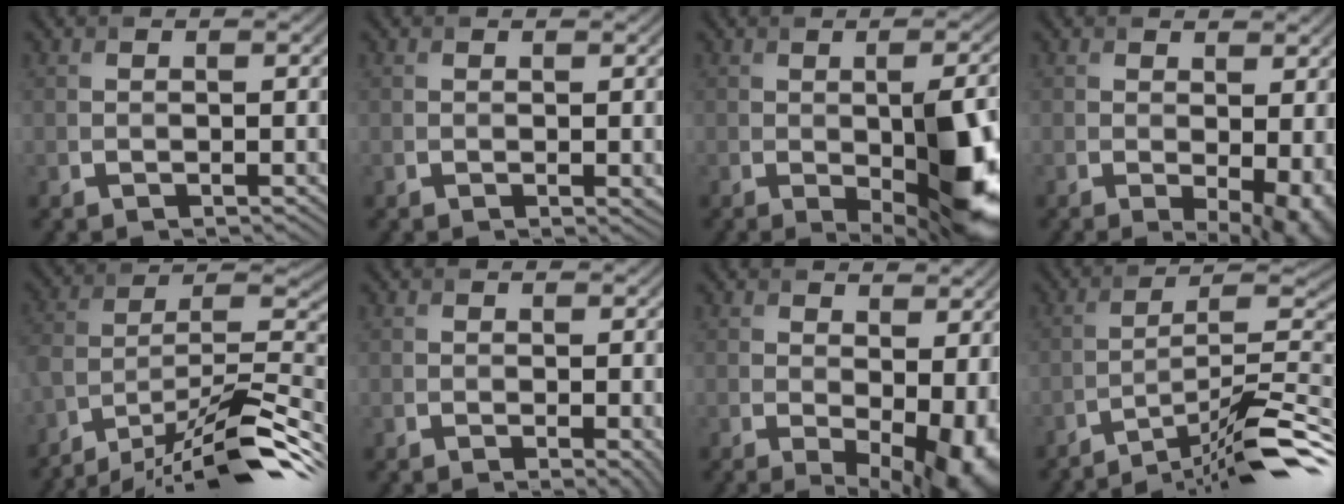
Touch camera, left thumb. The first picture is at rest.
{"total": 0.0}
{"total": 11.0, "force": [-2.4, 4.0, 9.9], "torque": [-0.142, -0.016, -0.020]}
{"total": 5.1, "force": [-0.8, 1.9, 4.6], "torque": [-0.061, -0.013, 0.008]}
{"total": 15.6, "force": [-12.2, 4.3, 8.6], "torque": [-0.178, -0.003, -0.205]}
{"total": 0.9, "force": [-0.3, 0.1, 0.8], "torque": [-0.010, -0.002, 0.000]}
{"total": 9.1, "force": [-0.8, 4.8, 7.7], "torque": [-0.087, -0.024, 0.021]}
{"total": 13.1, "force": [-9.6, 2.4, 8.7], "torque": [-0.134, 0.014, -0.154]}